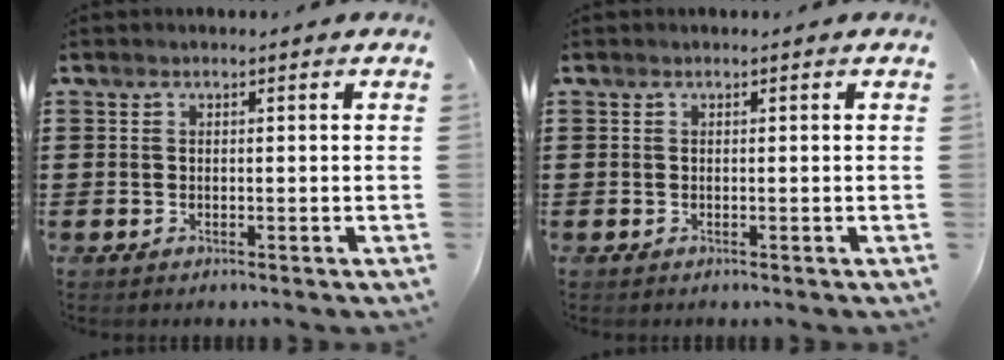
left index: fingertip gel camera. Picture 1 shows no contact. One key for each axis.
{"total": 0.0}